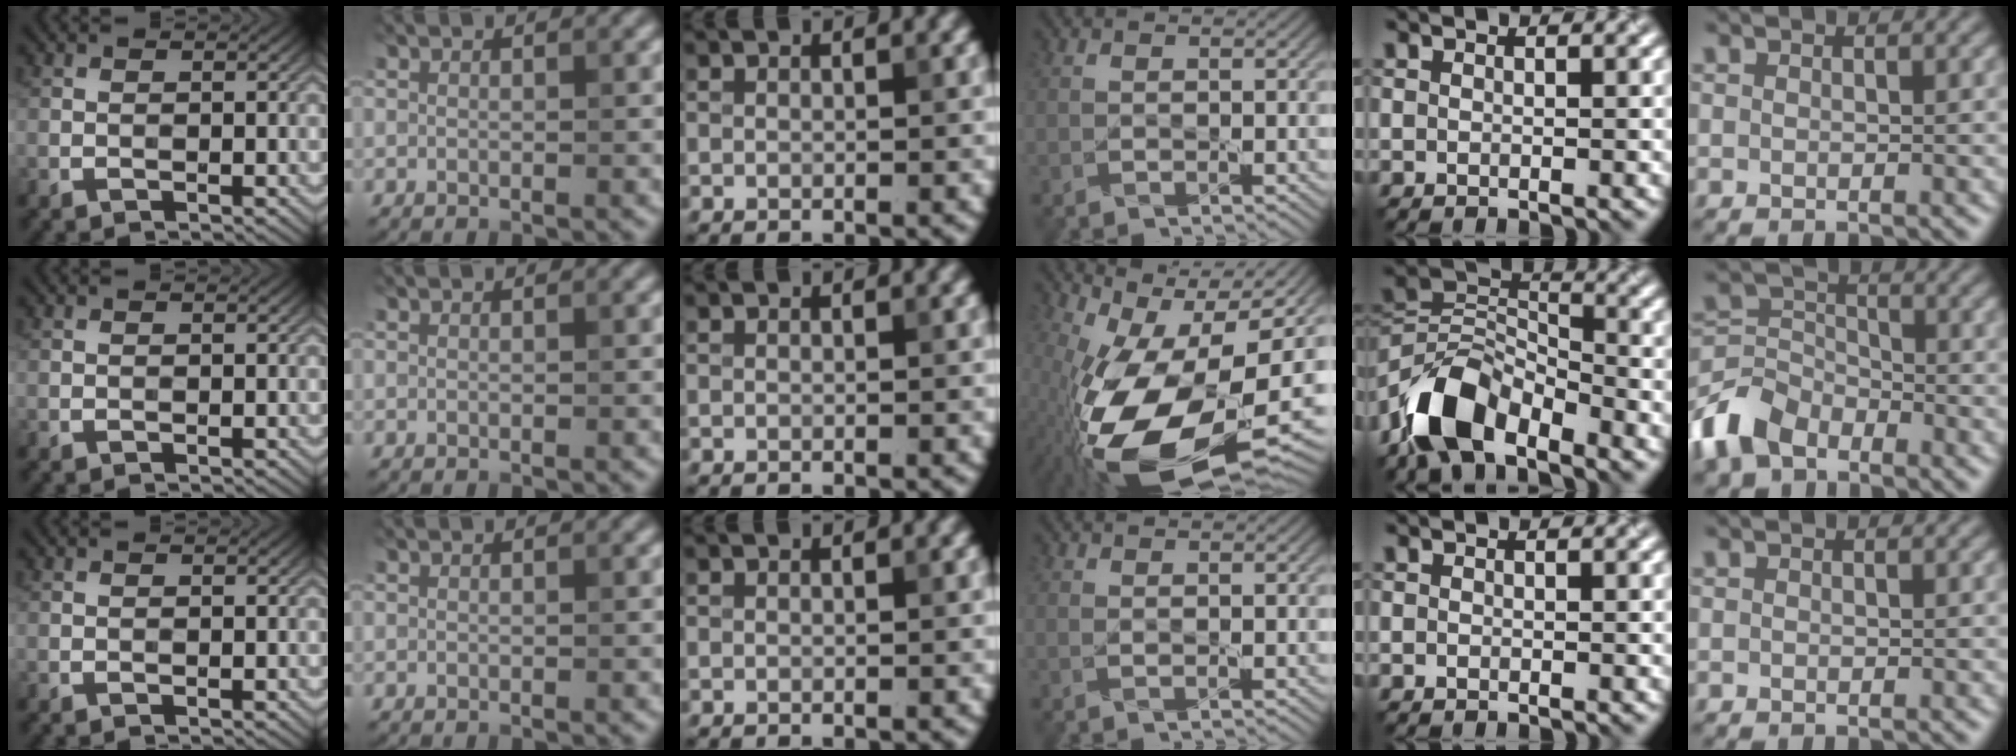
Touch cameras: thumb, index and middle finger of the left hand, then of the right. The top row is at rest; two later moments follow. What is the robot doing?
{"motion": "lift_and_place", "object": "knife"}